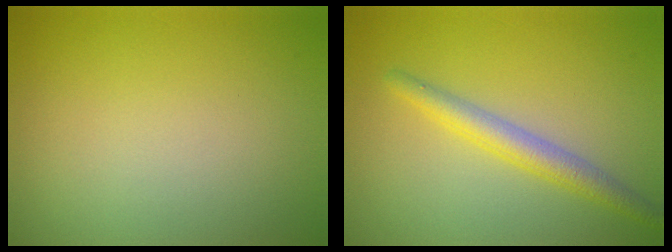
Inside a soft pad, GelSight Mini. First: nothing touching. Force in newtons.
{"total": 2.9, "press": 2.9, "slide": 0.1}